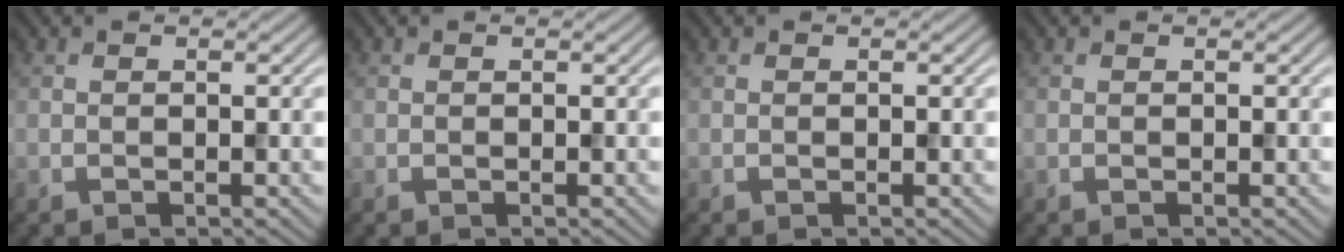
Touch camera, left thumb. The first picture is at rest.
{"total": 0.0}
{"total": 0.0}
{"total": 0.0}